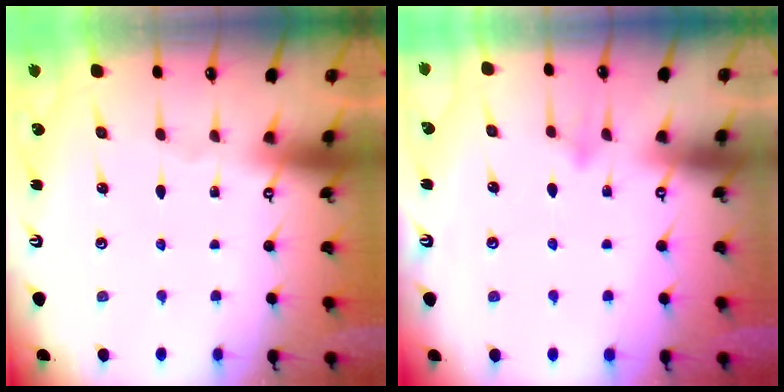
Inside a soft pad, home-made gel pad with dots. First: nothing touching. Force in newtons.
{"total": 7.7, "press": 7.6, "slide": 1.4}